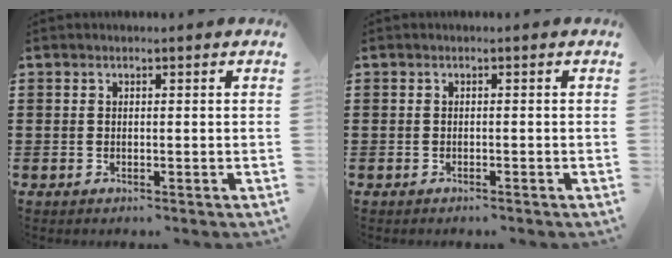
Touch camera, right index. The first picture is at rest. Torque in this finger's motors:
{"motor_torque": [0.07, -0.01, 0.00, 0.00]}